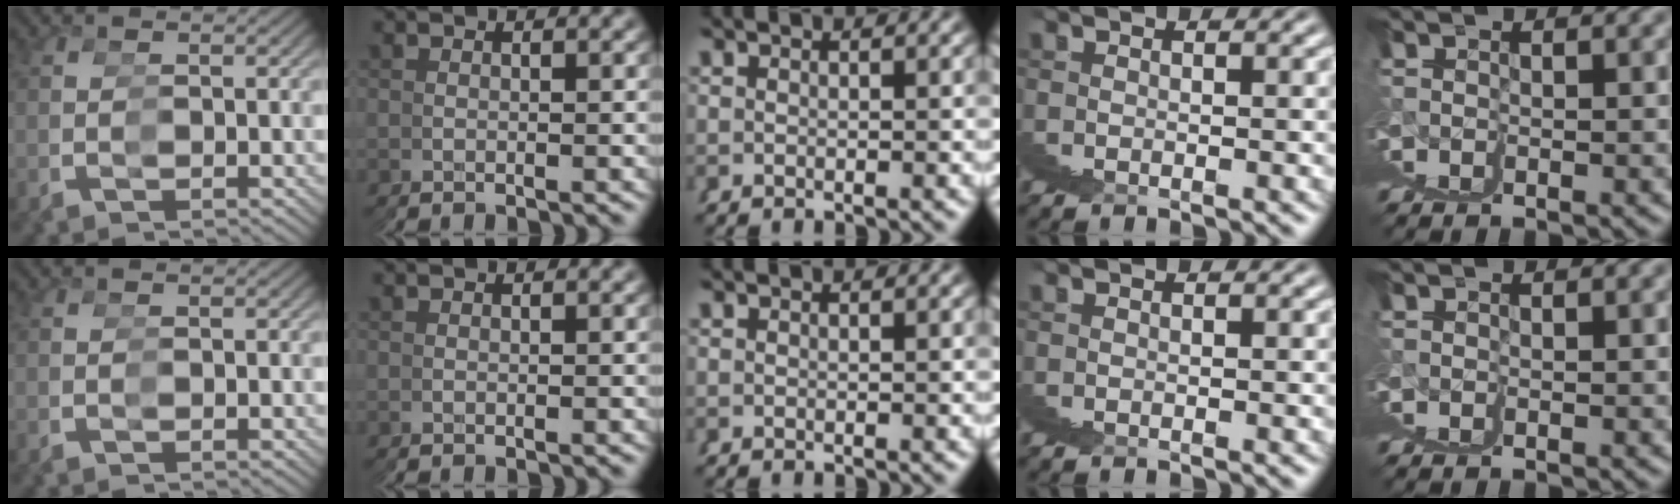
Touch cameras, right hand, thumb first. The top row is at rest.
{}